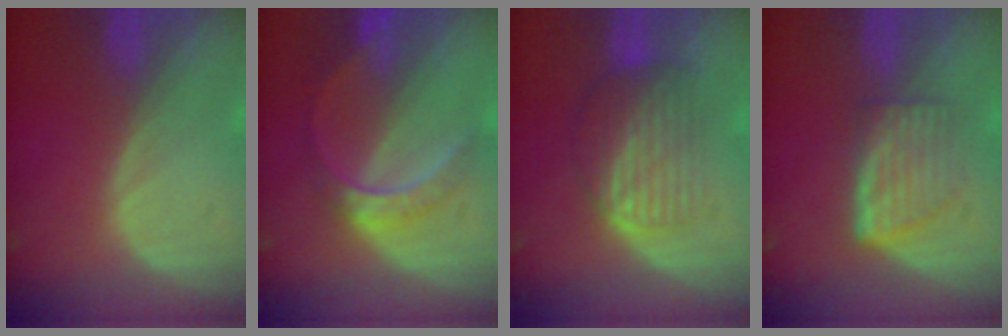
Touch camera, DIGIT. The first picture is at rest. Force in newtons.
{"total": 6.2, "press": 5.5, "slide": 2.9}
{"total": 6.5, "press": 6.3, "slide": 1.5}
{"total": 6.0, "press": 5.4, "slide": 2.7}